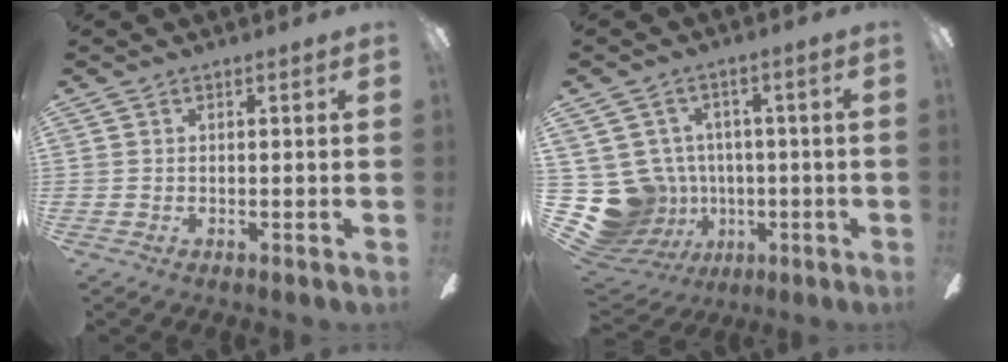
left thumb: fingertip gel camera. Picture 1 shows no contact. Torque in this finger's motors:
{"motor_torque": [-0.34, 0.39, 0.00, -0.01, 0.00]}